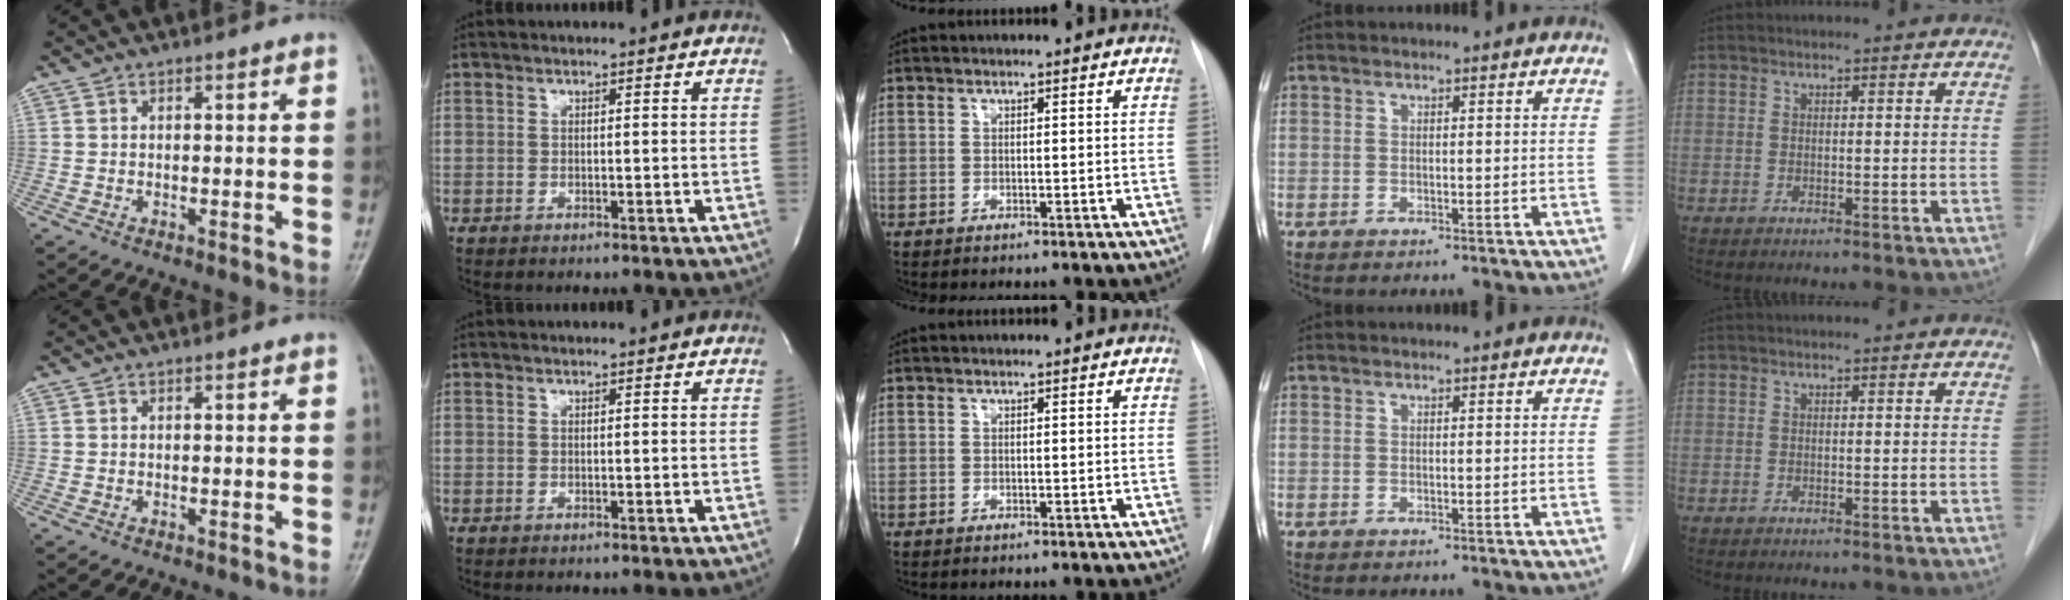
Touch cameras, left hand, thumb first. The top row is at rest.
{}